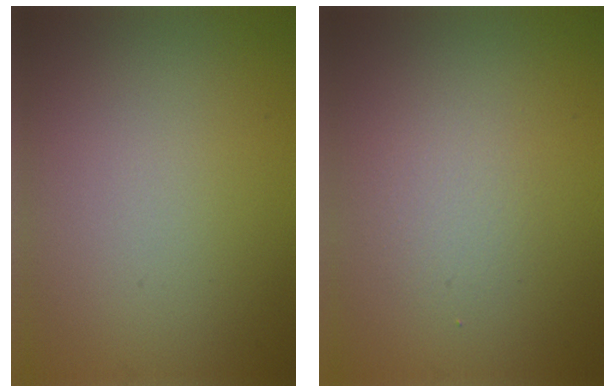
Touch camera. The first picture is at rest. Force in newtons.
{"total": 1.7, "press": 1.7, "slide": 0.1}